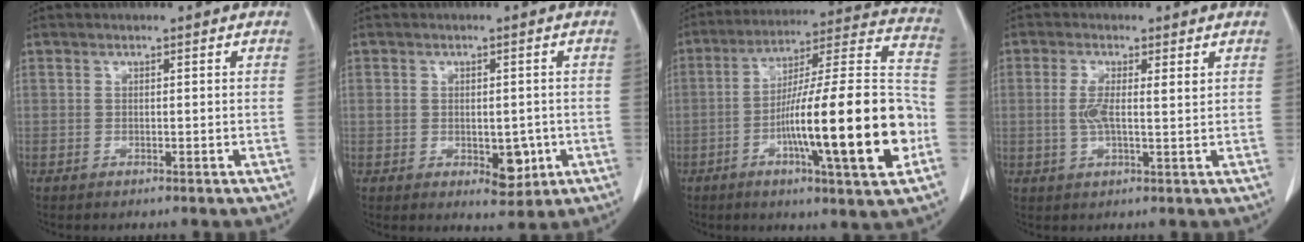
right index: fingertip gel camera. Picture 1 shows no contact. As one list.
[{"total": 5.5, "force": [-1.1, 3.2, 4.3], "torque": [-0.053, 0.002, -0.003]}, {"total": 22.8, "force": [-6.4, 1.6, 21.8], "torque": [-0.317, 0.005, -0.099]}, {"total": 4.4, "force": [1.0, 0.9, 4.2], "torque": [-0.084, 0.003, 0.017]}]